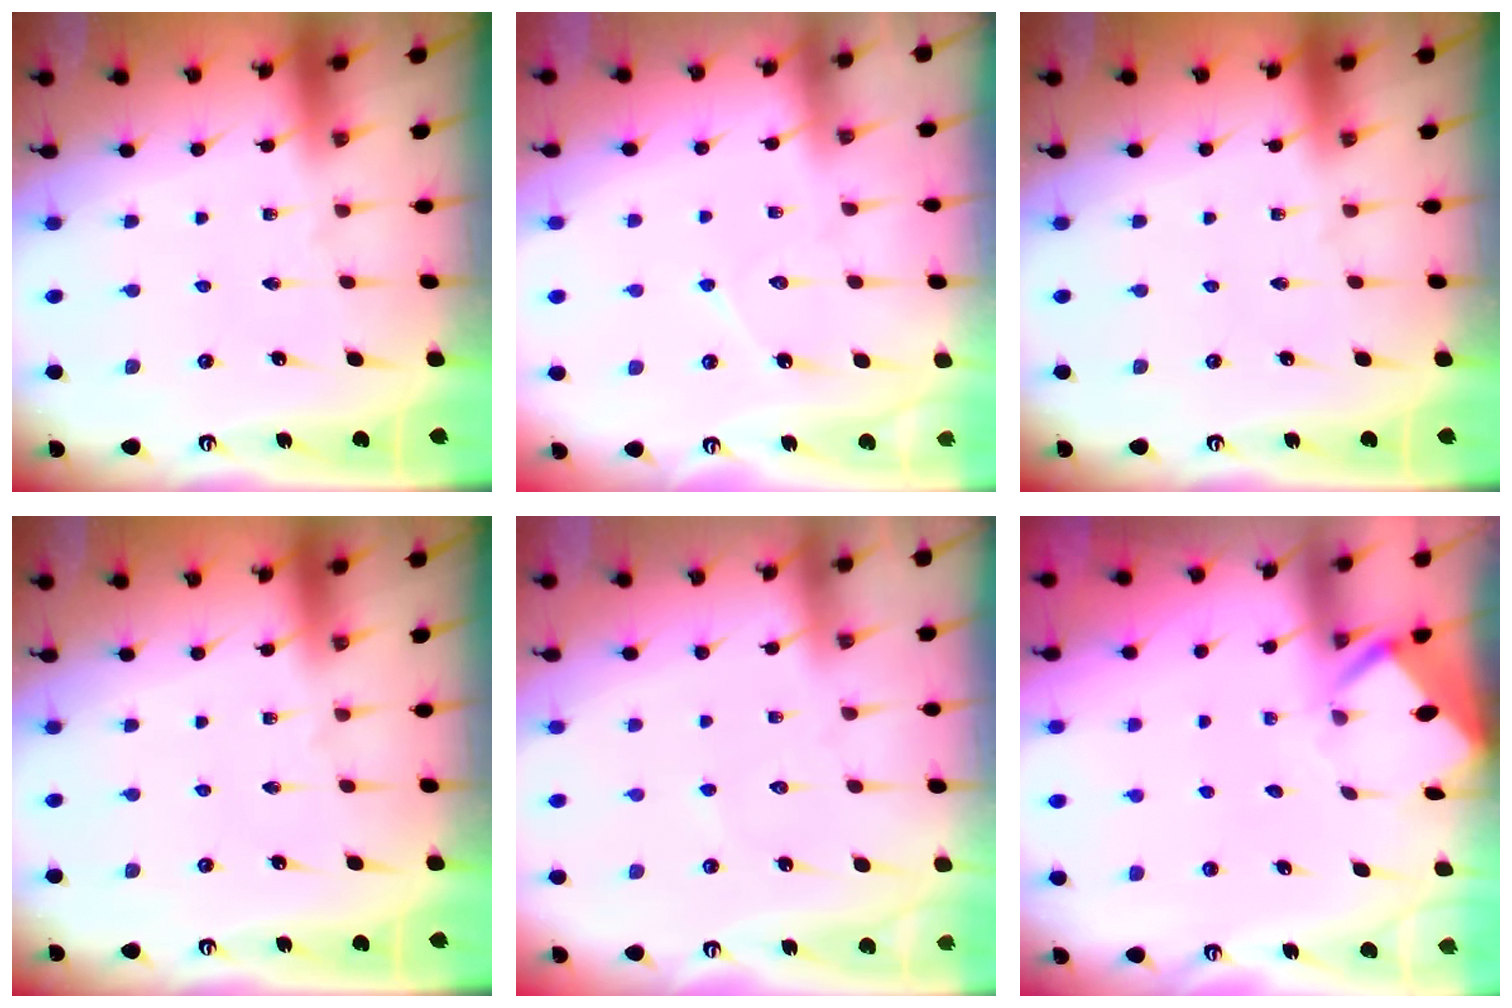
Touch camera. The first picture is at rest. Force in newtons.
{"total": 7.0, "press": 7.0, "slide": 0.4}
{"total": 0.0}
{"total": 0.0}
{"total": 3.5, "press": 3.5, "slide": 0.4}
{"total": 3.1, "press": 3.1, "slide": 0.2}